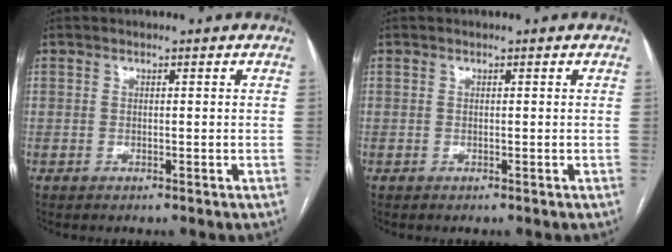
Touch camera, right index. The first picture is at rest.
{"total": 0.0}